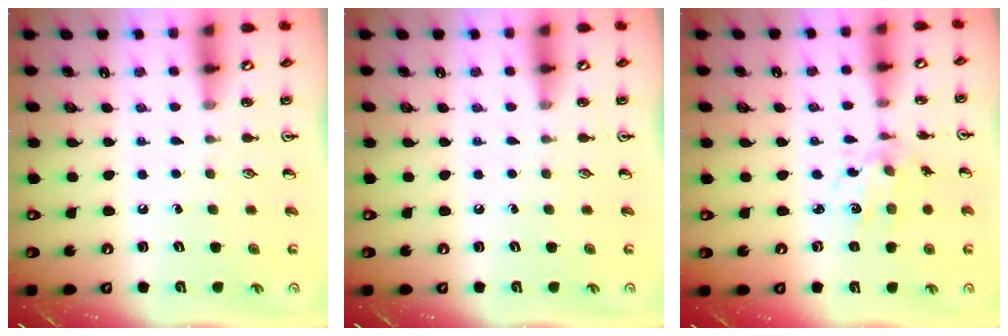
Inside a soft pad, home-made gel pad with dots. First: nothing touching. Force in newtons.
{"total": 0.0}
{"total": 4.0, "press": 3.8, "slide": 1.3}